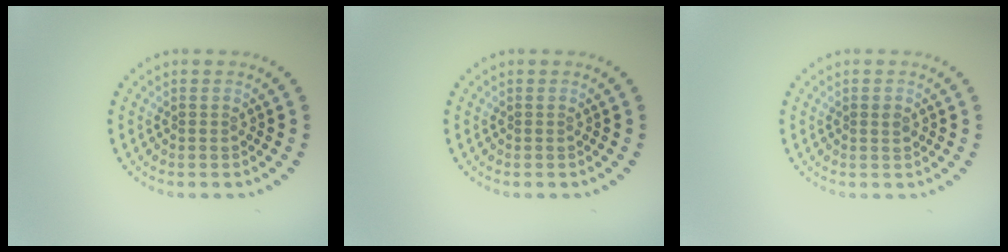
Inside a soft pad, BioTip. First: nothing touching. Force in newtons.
{"total": 0.0}
{"total": 0.9, "press": 0.9, "slide": 0.1}